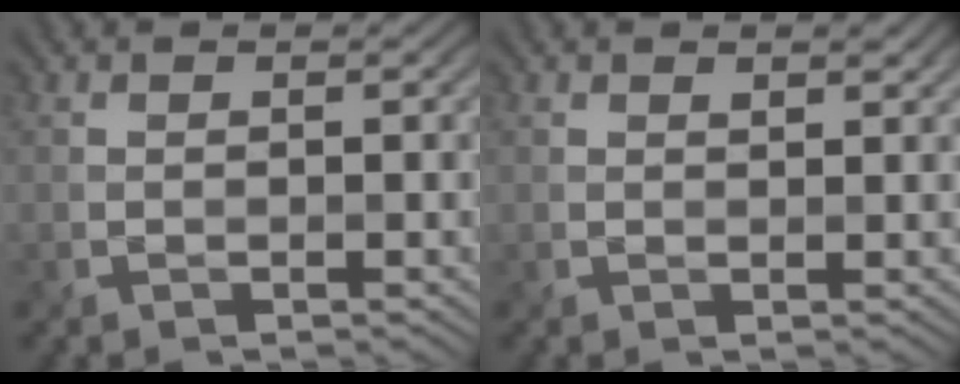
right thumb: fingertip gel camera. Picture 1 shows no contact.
{"total": 1.2, "force": [1.0, 0.5, 0.5], "torque": [-0.007, -0.003, 0.022]}